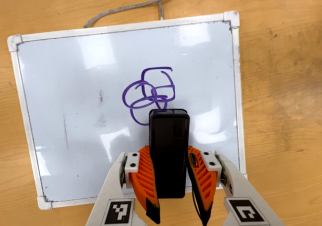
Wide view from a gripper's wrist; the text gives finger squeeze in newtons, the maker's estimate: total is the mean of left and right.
{"total": 9.0, "left": 7.2, "right": 10.9}